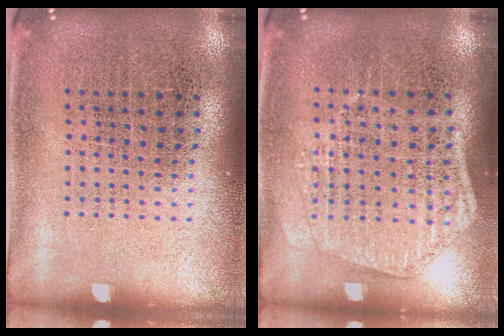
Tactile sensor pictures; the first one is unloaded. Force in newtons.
{"total": 1.4, "press": 1.3, "slide": 0.5}